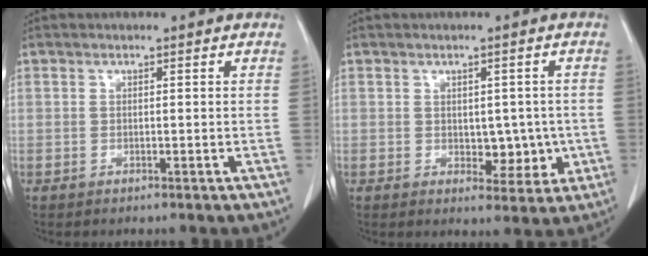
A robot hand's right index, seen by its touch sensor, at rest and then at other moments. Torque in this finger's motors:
{"motor_torque": [0.00, 0.09, 0.08, 0.02]}